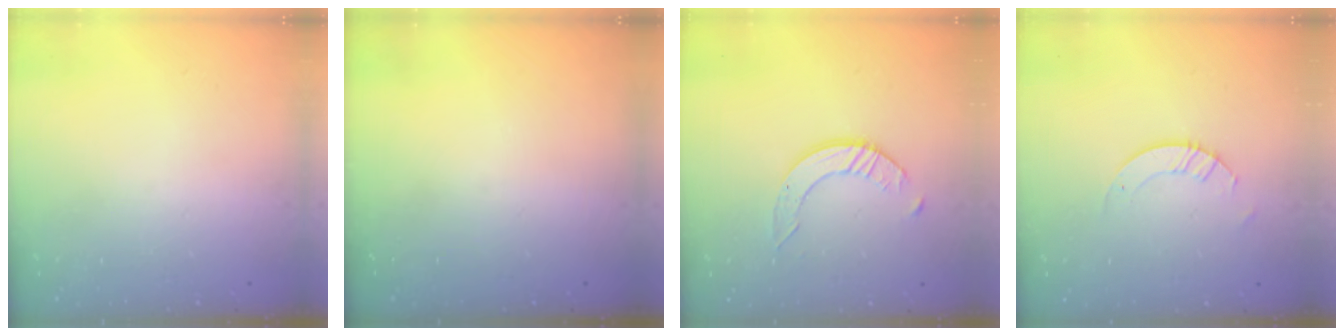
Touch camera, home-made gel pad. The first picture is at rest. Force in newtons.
{"total": 0.0}
{"total": 5.0, "press": 5.0, "slide": 0.4}
{"total": 2.6, "press": 2.6, "slide": 0.2}